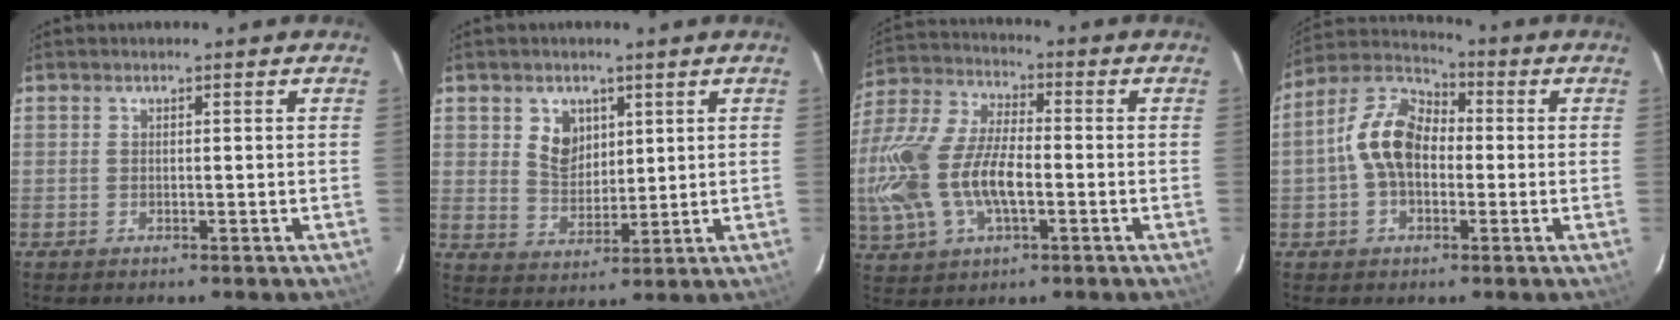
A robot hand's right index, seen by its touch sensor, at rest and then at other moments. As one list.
[{"total": 6.2, "force": [2.5, 4.8, 3.0], "torque": [-0.050, 0.005, 0.054]}, {"total": 20.7, "force": [-3.6, 10.6, 17.3], "torque": [-0.389, -0.005, -0.061]}, {"total": 11.3, "force": [-0.7, 7.3, 8.6], "torque": [-0.178, 0.028, -0.020]}]